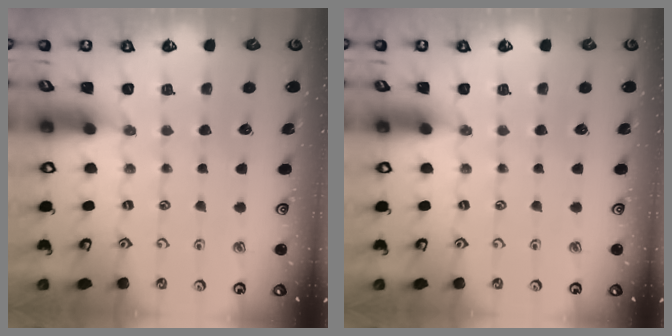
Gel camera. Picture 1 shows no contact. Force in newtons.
{"total": 0.0}